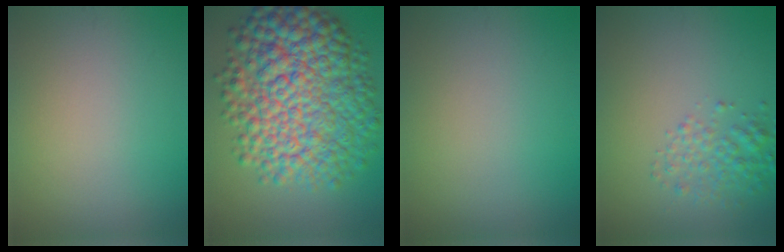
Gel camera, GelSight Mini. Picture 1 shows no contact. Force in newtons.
{"total": 12.5, "press": 12.5, "slide": 0.1}
{"total": 0.0}
{"total": 2.6, "press": 2.6, "slide": 0.1}